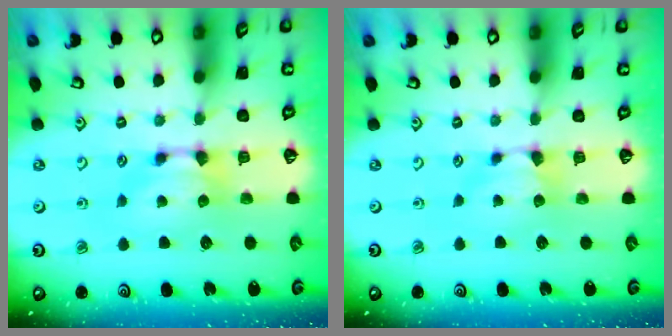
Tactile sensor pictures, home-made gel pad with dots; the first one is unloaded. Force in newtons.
{"total": 0.8, "press": 0.7, "slide": 0.2}